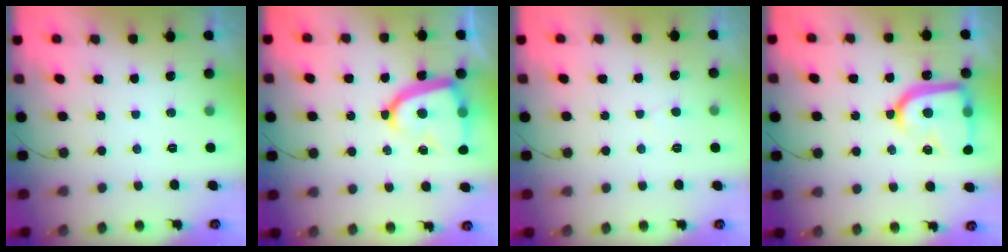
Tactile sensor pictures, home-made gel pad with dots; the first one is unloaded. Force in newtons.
{"total": 16.0, "press": 15.9, "slide": 1.4}
{"total": 2.9, "press": 2.9, "slide": 0.3}
{"total": 18.1, "press": 18.0, "slide": 1.7}